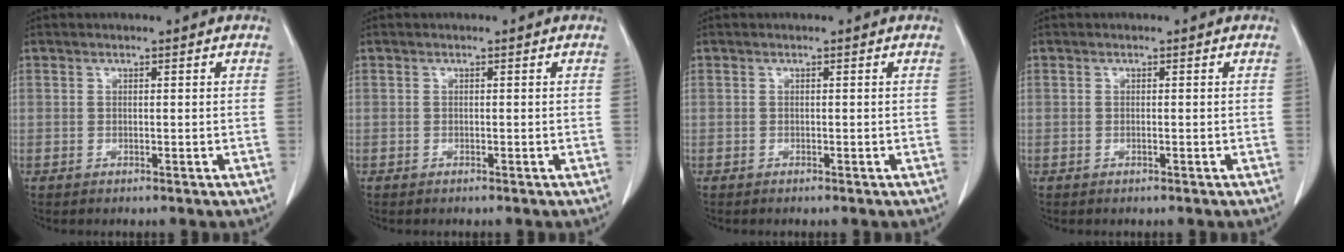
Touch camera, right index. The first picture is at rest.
{"total": 0.0}
{"total": 0.0}
{"total": 0.0}